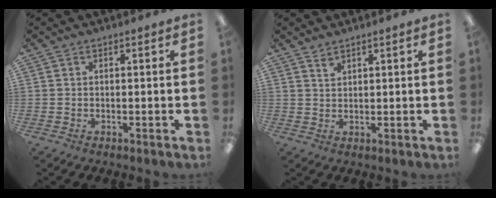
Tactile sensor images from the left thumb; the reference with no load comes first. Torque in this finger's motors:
{"motor_torque": [0.06, -0.07, -0.21, -0.20, -0.06]}